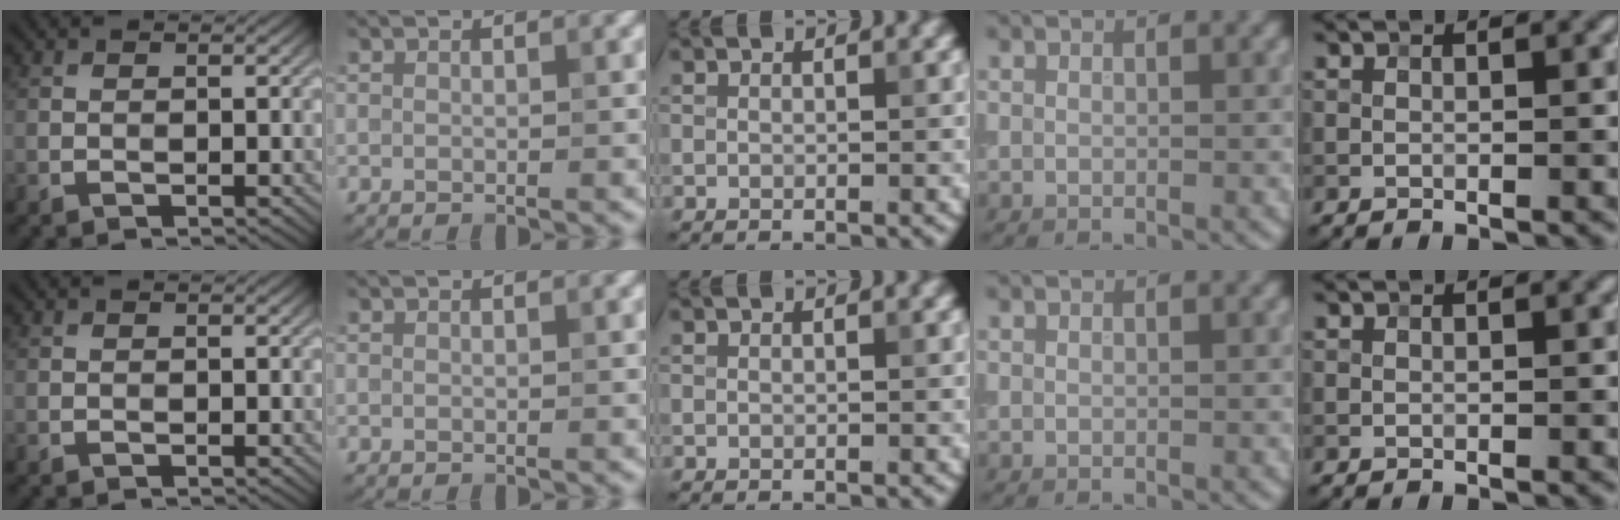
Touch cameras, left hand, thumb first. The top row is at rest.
{}